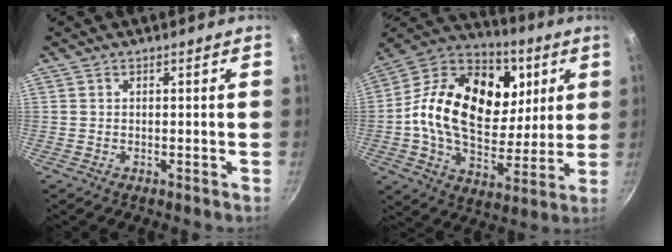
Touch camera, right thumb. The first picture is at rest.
{"total": 26.9, "force": [5.7, 18.1, 19.1], "torque": [-0.310, -0.008, 0.081]}